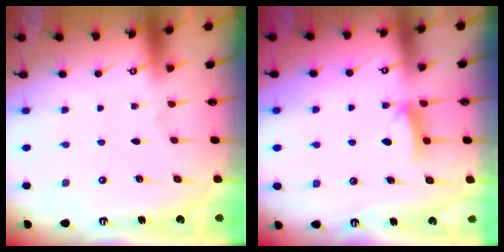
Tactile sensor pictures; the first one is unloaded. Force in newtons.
{"total": 6.3, "press": 6.2, "slide": 0.7}